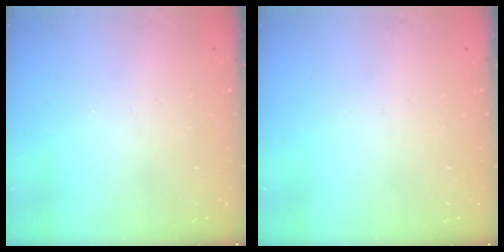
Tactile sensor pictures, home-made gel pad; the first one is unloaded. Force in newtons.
{"total": 0.0}